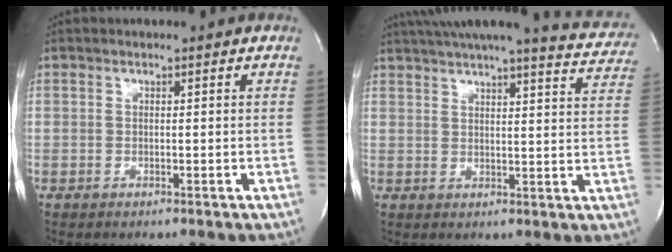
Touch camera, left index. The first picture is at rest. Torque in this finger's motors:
{"motor_torque": [1.05, -1.09, 0.36, 0.03]}